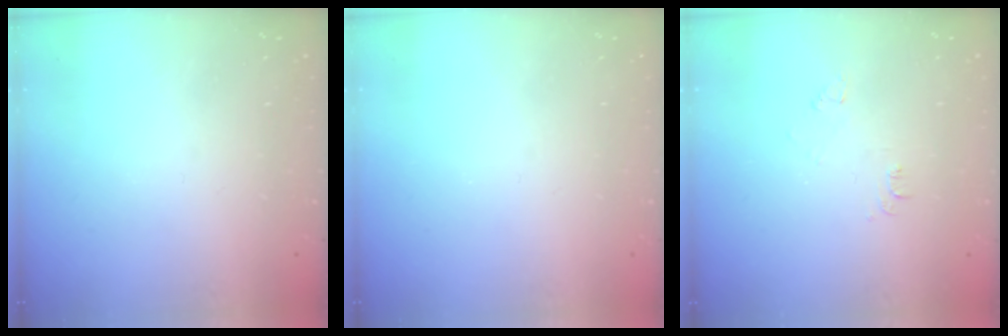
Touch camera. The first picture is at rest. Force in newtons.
{"total": 0.0}
{"total": 3.5, "press": 3.4, "slide": 0.5}